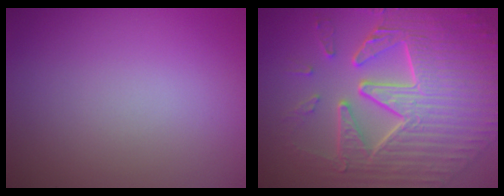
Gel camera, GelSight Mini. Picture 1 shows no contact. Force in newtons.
{"total": 10.3, "press": 7.0, "slide": 7.5}